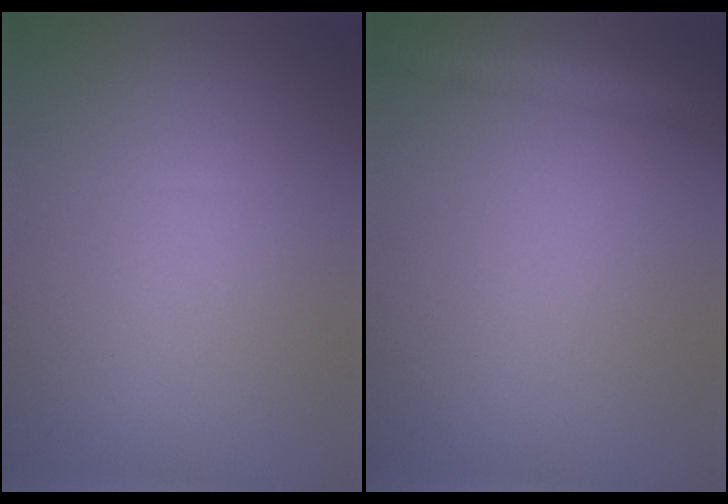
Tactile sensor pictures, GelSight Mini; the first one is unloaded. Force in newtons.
{"total": 2.6, "press": 2.6, "slide": 0.0}